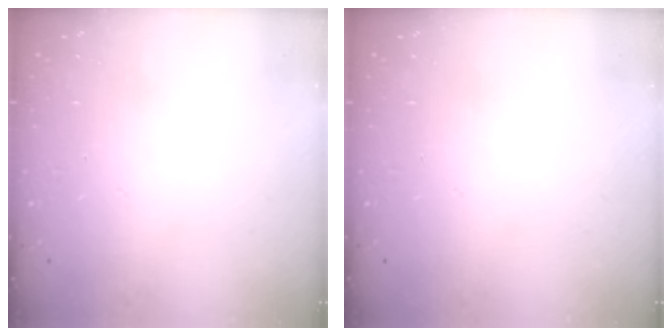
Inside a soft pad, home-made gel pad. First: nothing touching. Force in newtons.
{"total": 0.0}